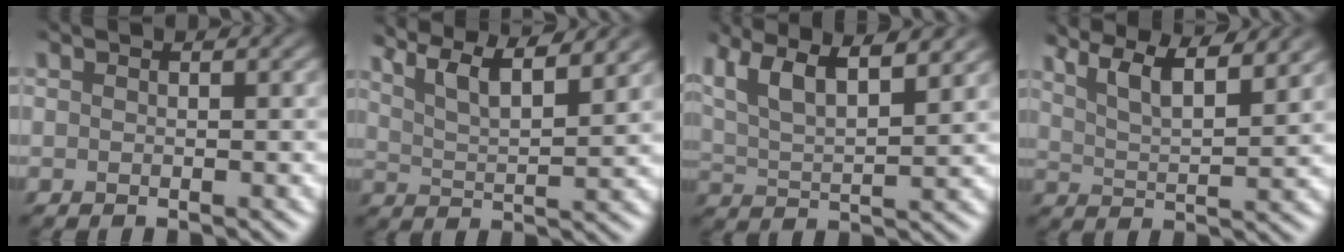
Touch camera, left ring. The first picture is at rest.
{"total": 9.8, "force": [7.3, 2.9, 5.8], "torque": [-0.084, 0.028, 0.082]}
{"total": 10.5, "force": [6.6, 4.0, 7.2], "torque": [-0.132, 0.042, 0.087]}
{"total": 8.6, "force": [6.4, 2.6, 5.2], "torque": [-0.074, 0.026, 0.072]}